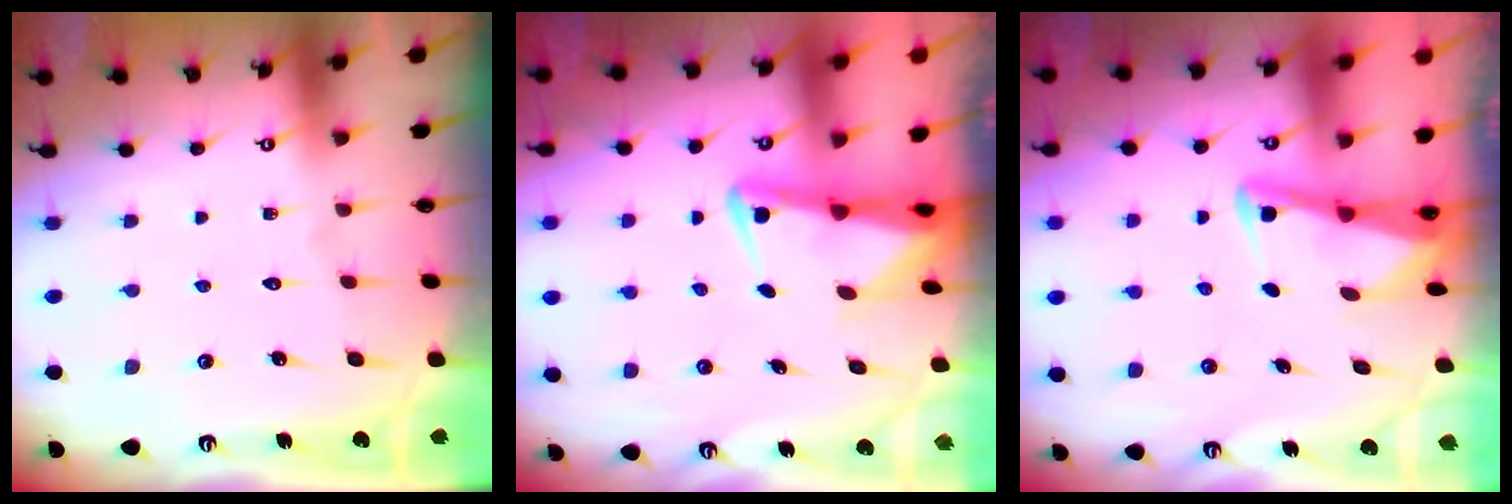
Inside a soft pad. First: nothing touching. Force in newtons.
{"total": 3.2, "press": 3.1, "slide": 0.6}
{"total": 3.0, "press": 2.9, "slide": 0.4}